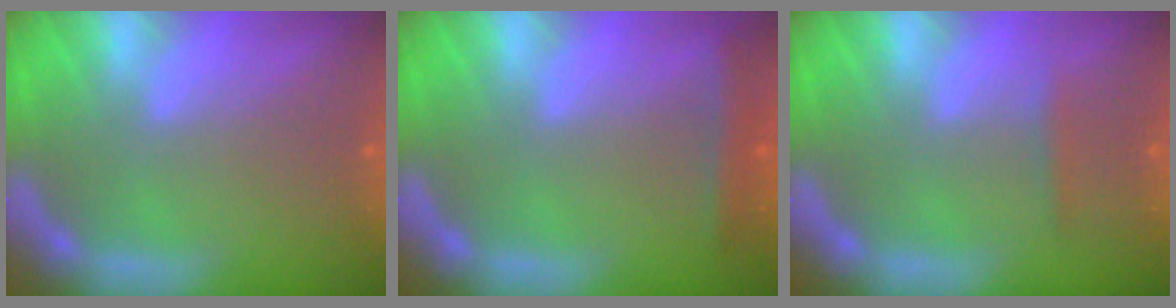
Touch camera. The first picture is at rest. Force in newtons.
{"total": 1.9}
{"total": 0.9}